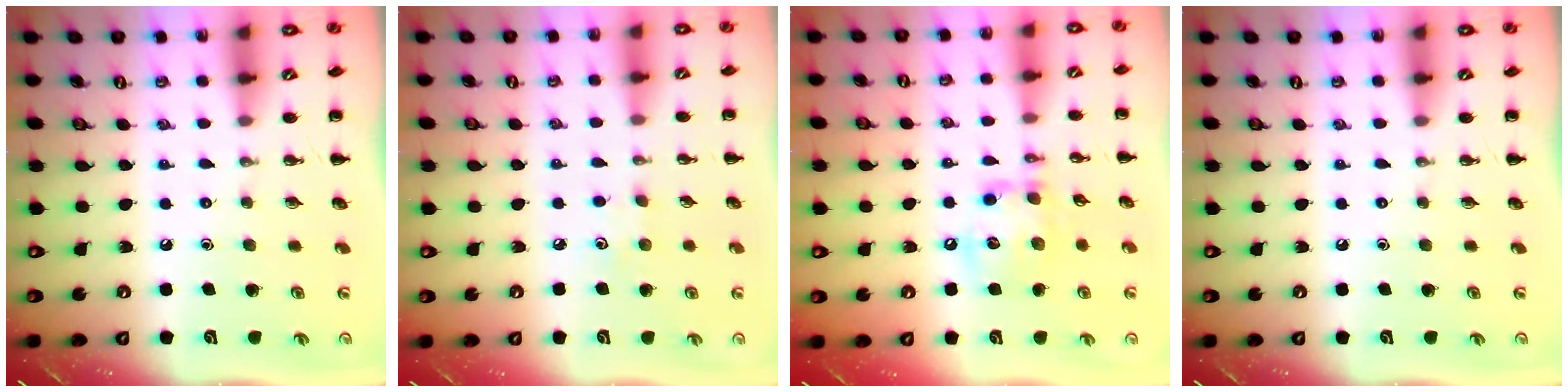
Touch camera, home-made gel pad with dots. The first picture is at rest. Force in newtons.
{"total": 4.0, "press": 3.9, "slide": 1.1}
{"total": 13.2, "press": 13.1, "slide": 1.3}
{"total": 0.0}